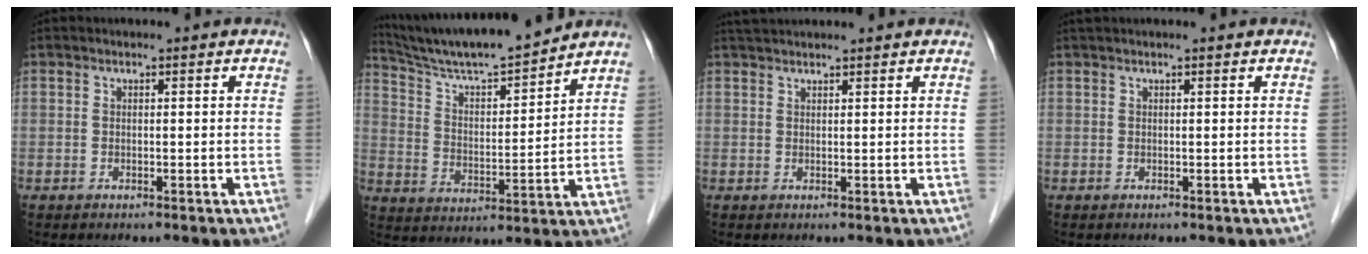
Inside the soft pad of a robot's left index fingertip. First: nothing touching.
{"total": 14.4, "force": [13.5, -0.2, 4.9], "torque": [-0.096, 0.003, 0.232]}
{"total": 3.9, "force": [3.7, 0.0, 1.2], "torque": [-0.015, 0.035, 0.062]}
{"total": 1.4, "force": [1.3, -0.2, 0.6], "torque": [-0.009, 0.024, 0.028]}